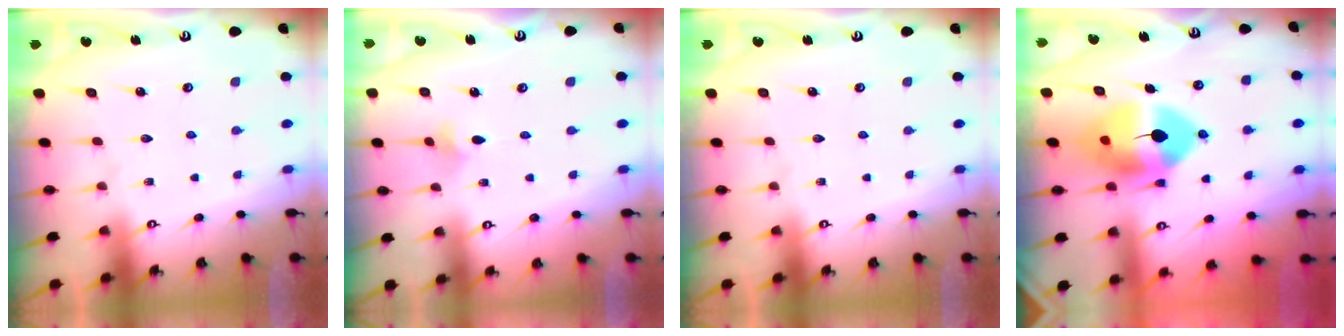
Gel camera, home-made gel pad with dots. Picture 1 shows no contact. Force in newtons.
{"total": 3.1, "press": 3.0, "slide": 0.7}
{"total": 0.0}
{"total": 13.2, "press": 13.0, "slide": 2.1}